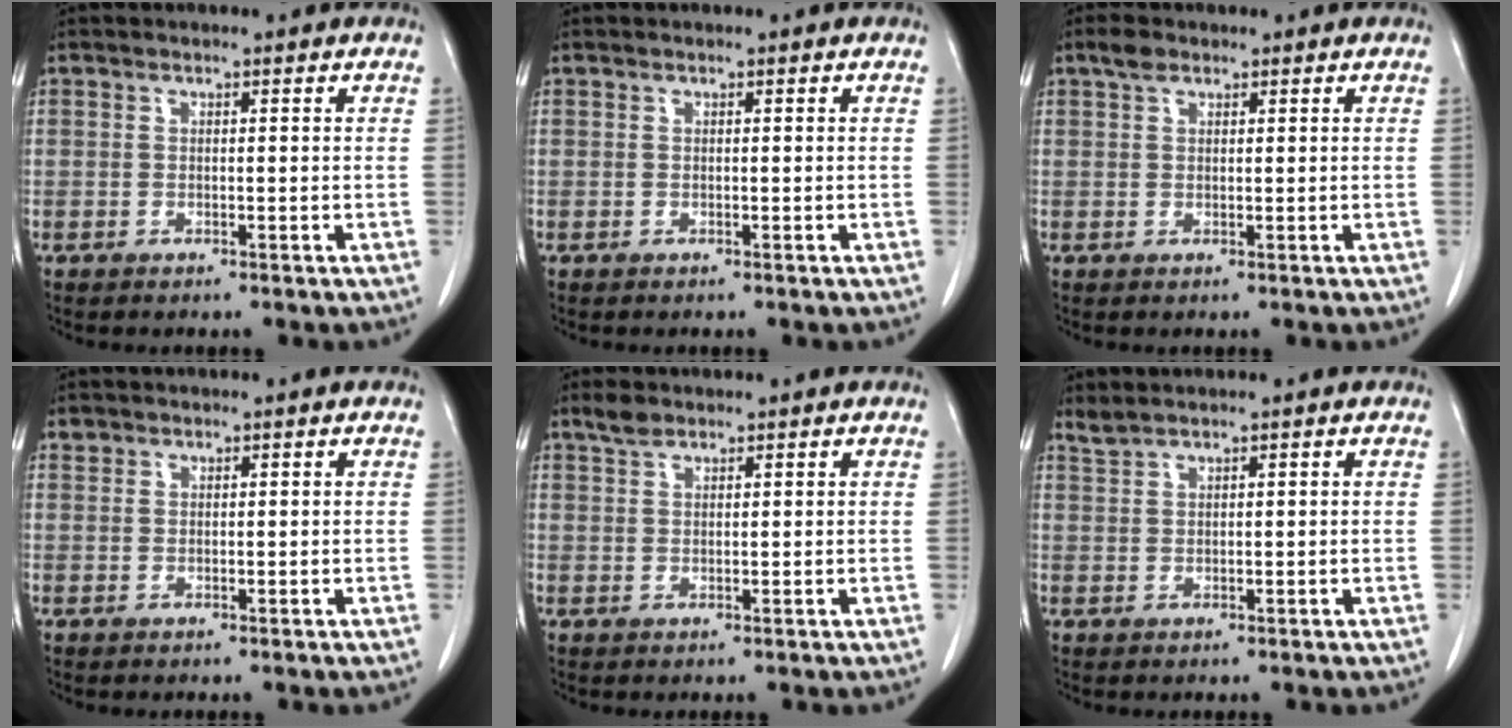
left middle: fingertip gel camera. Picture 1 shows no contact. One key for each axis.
{"total": 0.0}
{"total": 1.9, "fx": 1.3, "fy": 1.0, "fz": 1.0, "tx": -0.024, "ty": 0.010, "tz": 0.024}
{"total": 0.8, "fx": 0.6, "fy": 0.5, "fz": 0.0, "tx": 0.001, "ty": 0.007, "tz": 0.009}
{"total": 2.1, "fx": 1.7, "fy": 0.7, "fz": 0.9, "tx": -0.024, "ty": 0.007, "tz": 0.035}
{"total": 1.4, "fx": 1.3, "fy": -0.2, "fz": 0.4, "tx": -0.012, "ty": 0.010, "tz": 0.033}